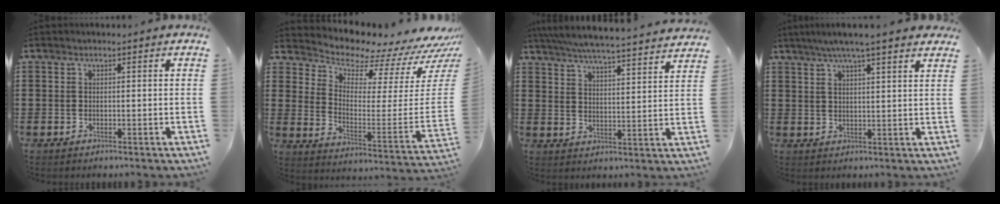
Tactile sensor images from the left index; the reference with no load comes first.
{"total": 5.8, "force": [5.5, 1.3, 1.3], "torque": [-0.047, -0.075, 0.087]}
{"total": 5.7, "force": [5.4, -0.4, 1.6], "torque": [-0.054, -0.039, 0.092]}
{"total": 5.1, "force": [4.2, 0.0, 3.0], "torque": [-0.068, -0.004, 0.073]}